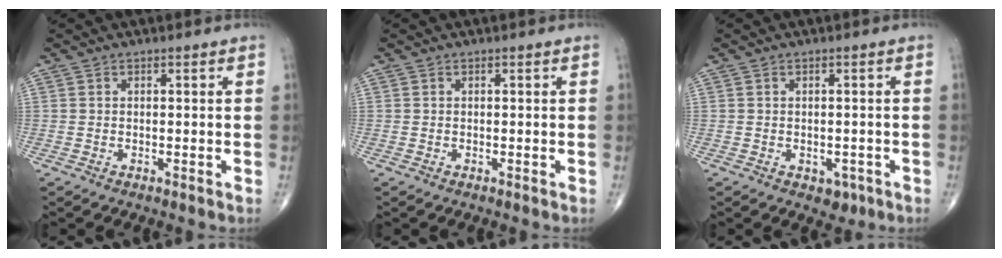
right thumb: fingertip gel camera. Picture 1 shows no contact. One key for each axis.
{"total": 0.0}
{"total": 2.7, "fx": -1.2, "fy": 1.9, "fz": 1.5, "tx": -0.004, "ty": 0.005, "tz": -0.008}